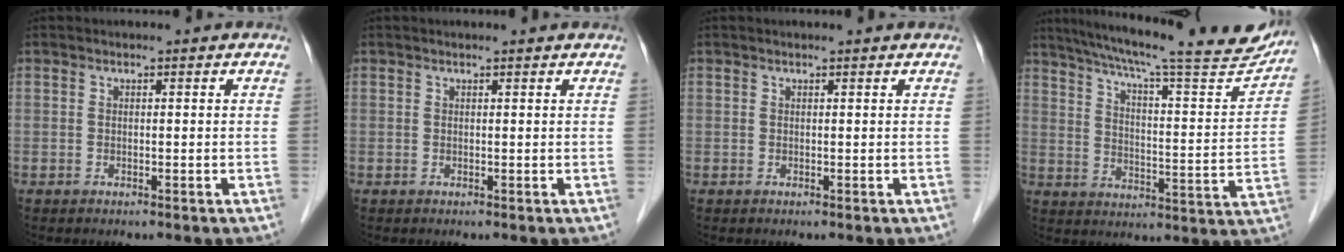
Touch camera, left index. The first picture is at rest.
{"total": 1.8, "force": [1.6, 0.0, 0.6], "torque": [-0.008, 0.009, 0.018]}
{"total": 1.5, "force": [1.4, 0.0, 0.6], "torque": [-0.008, 0.009, 0.016]}
{"total": 24.4, "force": [21.5, 2.3, 11.3], "torque": [-0.180, -0.032, 0.279]}